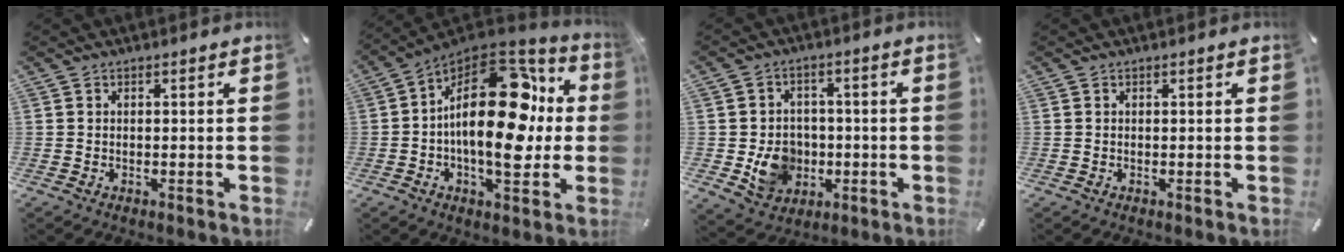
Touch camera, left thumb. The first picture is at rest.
{"total": 25.6, "force": [2.3, 13.8, 21.4], "torque": [-0.349, -0.014, 0.045]}
{"total": 9.4, "force": [-2.1, 8.4, 3.7], "torque": [-0.064, 0.017, -0.029]}
{"total": 0.0}